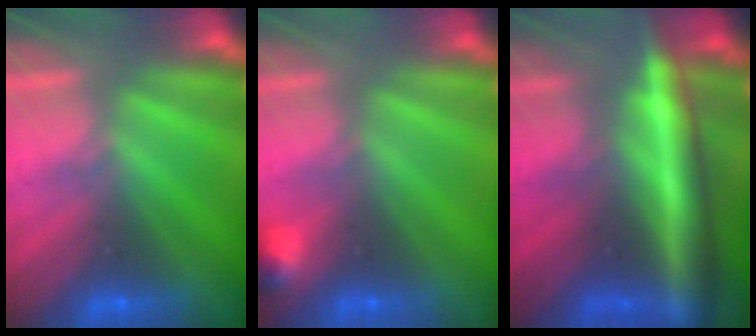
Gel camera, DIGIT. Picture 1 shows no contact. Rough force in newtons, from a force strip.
{"total": 2.9}
{"total": 6.6}